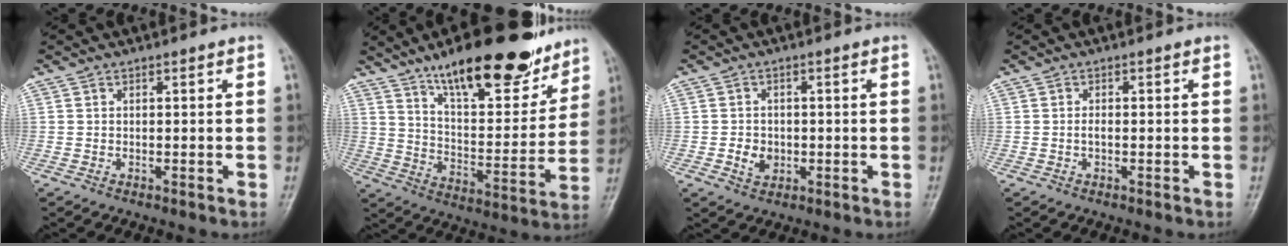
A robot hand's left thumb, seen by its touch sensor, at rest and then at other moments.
{"total": 23.5, "force": [16.2, 7.8, 15.0], "torque": [-0.178, -0.071, 0.257]}
{"total": 3.5, "force": [-0.7, 2.9, 1.9], "torque": [-0.022, 0.002, -0.008]}
{"total": 0.9, "force": [-0.2, 0.4, 0.8], "torque": [-0.015, 0.000, -0.006]}